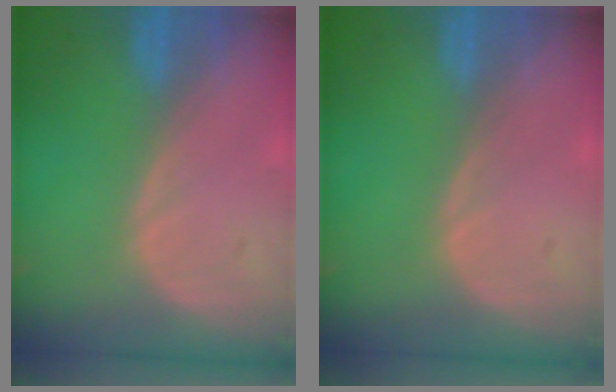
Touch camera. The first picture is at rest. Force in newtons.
{"total": 0.0}